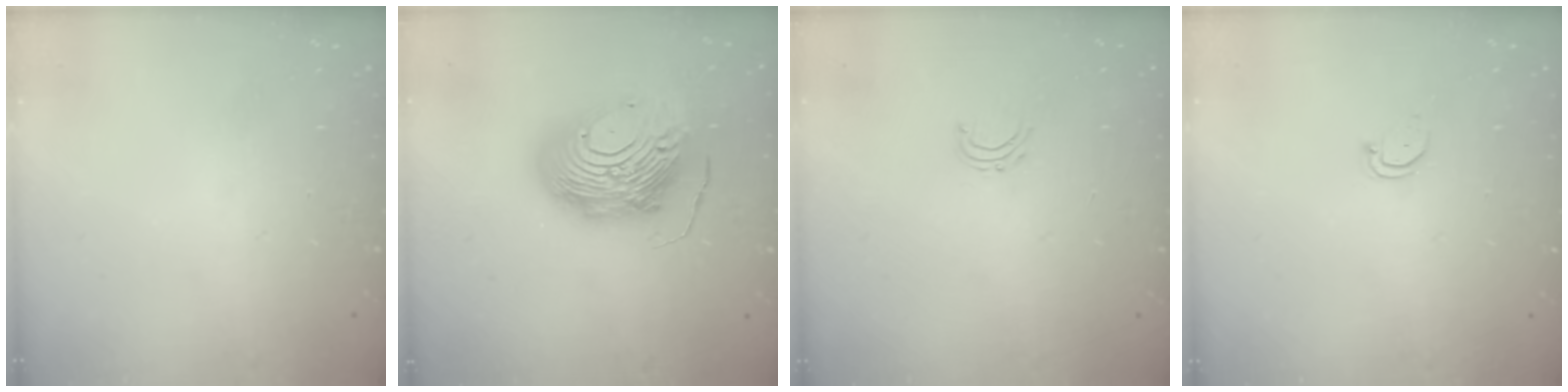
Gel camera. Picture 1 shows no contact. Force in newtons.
{"total": 19.8, "press": 19.7, "slide": 1.9}
{"total": 3.7, "press": 3.7, "slide": 0.3}
{"total": 2.4, "press": 2.4, "slide": 0.2}